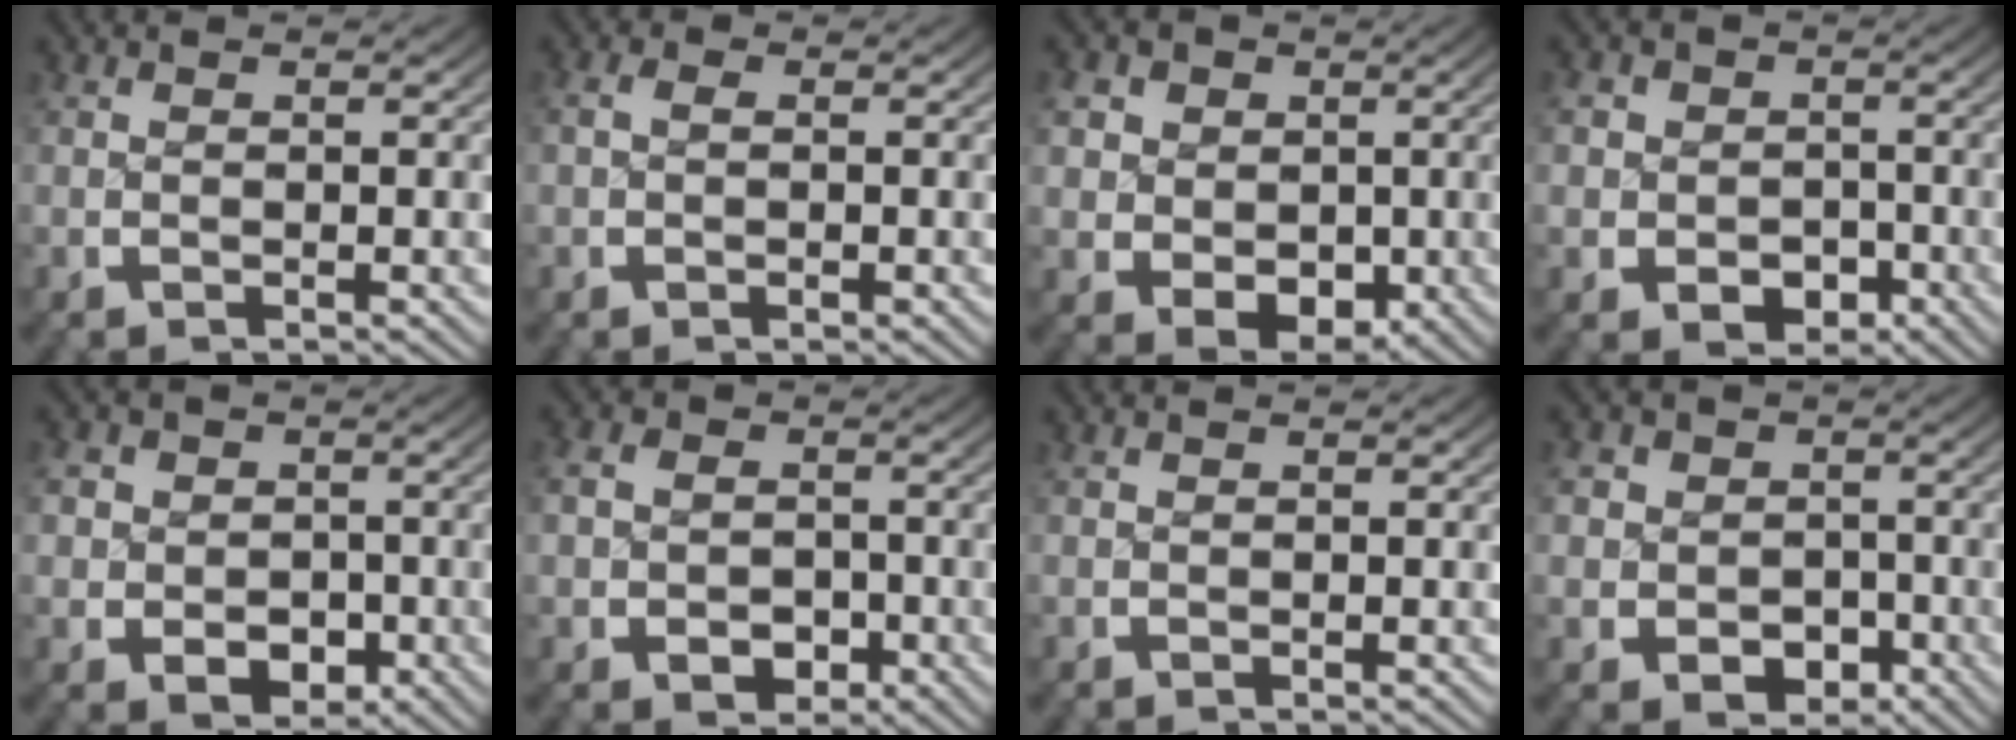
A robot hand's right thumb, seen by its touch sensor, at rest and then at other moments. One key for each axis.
{"total": 1.1, "fx": 0.0, "fy": 0.8, "fz": 0.8, "tx": -0.015, "ty": 0.001, "tz": -0.001}
{"total": 8.5, "fx": 0.1, "fy": 7.0, "fz": 4.9, "tx": -0.113, "ty": -0.040, "tz": 0.019}
{"total": 5.6, "fx": -1.0, "fy": 5.0, "fz": 2.3, "tx": -0.041, "ty": -0.019, "tz": -0.012}
{"total": 6.4, "fx": -0.7, "fy": 5.5, "fz": 3.1, "tx": -0.060, "ty": -0.023, "tz": -0.005}
{"total": 4.7, "fx": -0.6, "fy": 4.0, "fz": 2.4, "tx": -0.041, "ty": -0.015, "tz": -0.005}
{"total": 0.0}
{"total": 6.4, "fx": -1.0, "fy": 5.7, "fz": 2.7, "tx": -0.052, "ty": -0.023, "tz": -0.009}